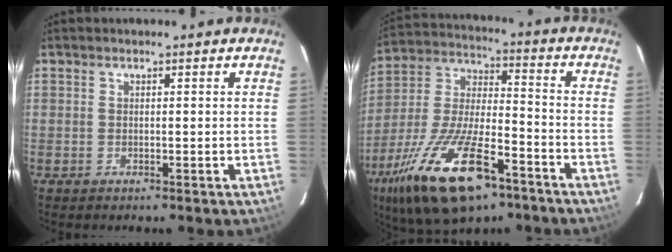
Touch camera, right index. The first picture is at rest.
{"total": 23.3, "force": [-13.5, 8.8, 16.8], "torque": [-0.337, -0.030, -0.234]}